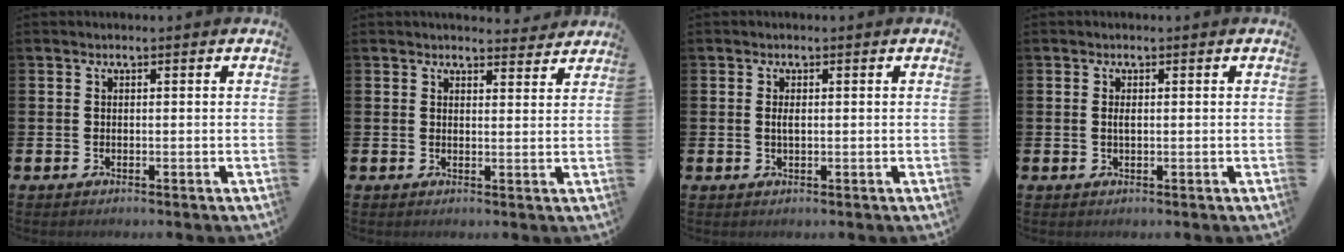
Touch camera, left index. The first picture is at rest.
{"total": 3.0, "force": [3.0, 0.5, 0.1], "torque": [0.009, -0.021, 0.050]}
{"total": 1.3, "force": [0.1, 0.4, 1.2], "torque": [-0.023, 0.004, 0.000]}
{"total": 0.9, "force": [0.1, 0.3, 0.9], "torque": [-0.016, 0.002, 0.001]}